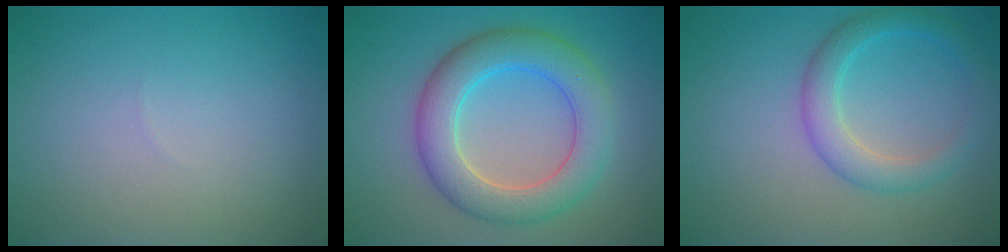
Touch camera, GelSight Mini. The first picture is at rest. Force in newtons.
{"total": 6.5, "press": 6.5, "slide": 0.3}
{"total": 3.3, "press": 3.3, "slide": 0.2}